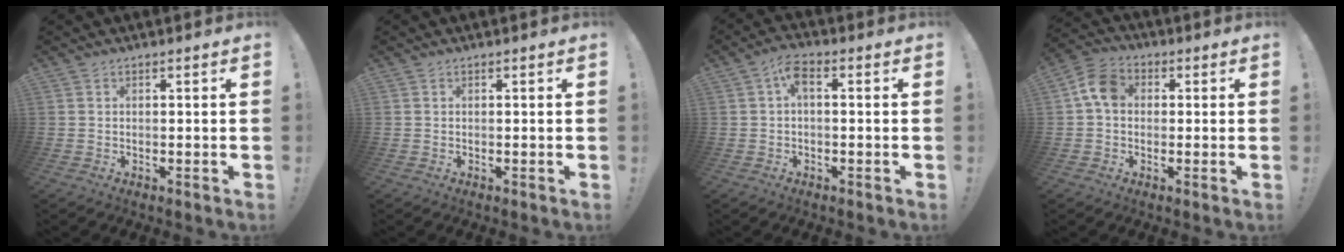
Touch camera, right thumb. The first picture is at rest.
{"total": 0.0}
{"total": 4.3, "force": [0.3, 1.7, 4.0], "torque": [-0.090, 0.006, 0.004]}
{"total": 8.5, "force": [1.2, 6.2, 5.6], "torque": [-0.094, 0.015, 0.028]}